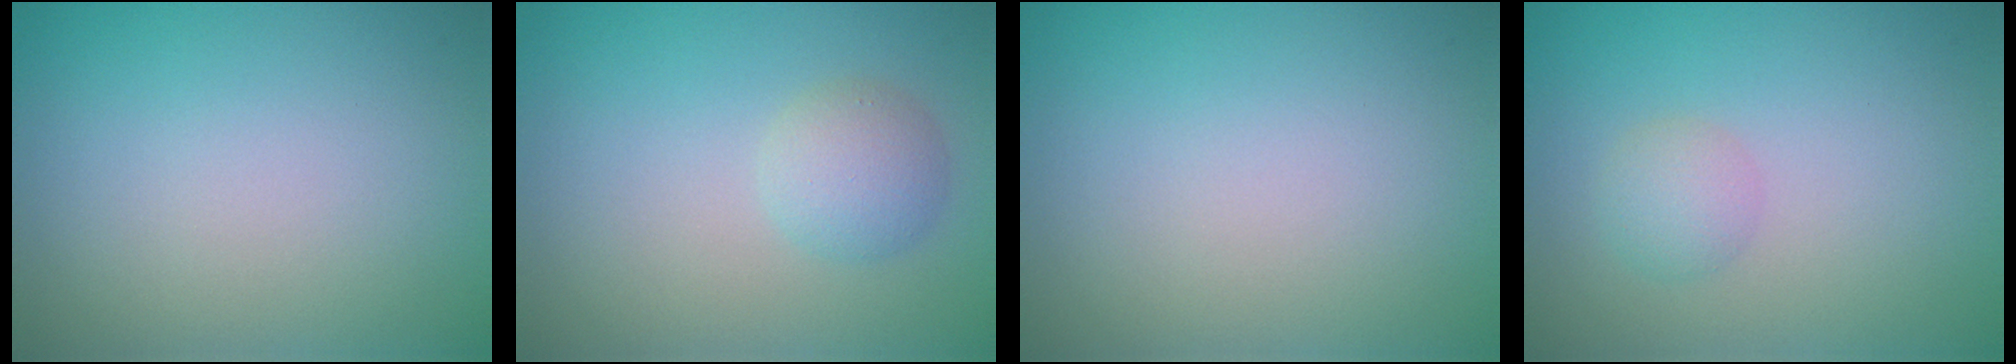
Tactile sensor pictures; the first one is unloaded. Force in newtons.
{"total": 2.2, "press": 2.2, "slide": 0.2}
{"total": 0.0}
{"total": 1.6, "press": 1.6, "slide": 0.0}